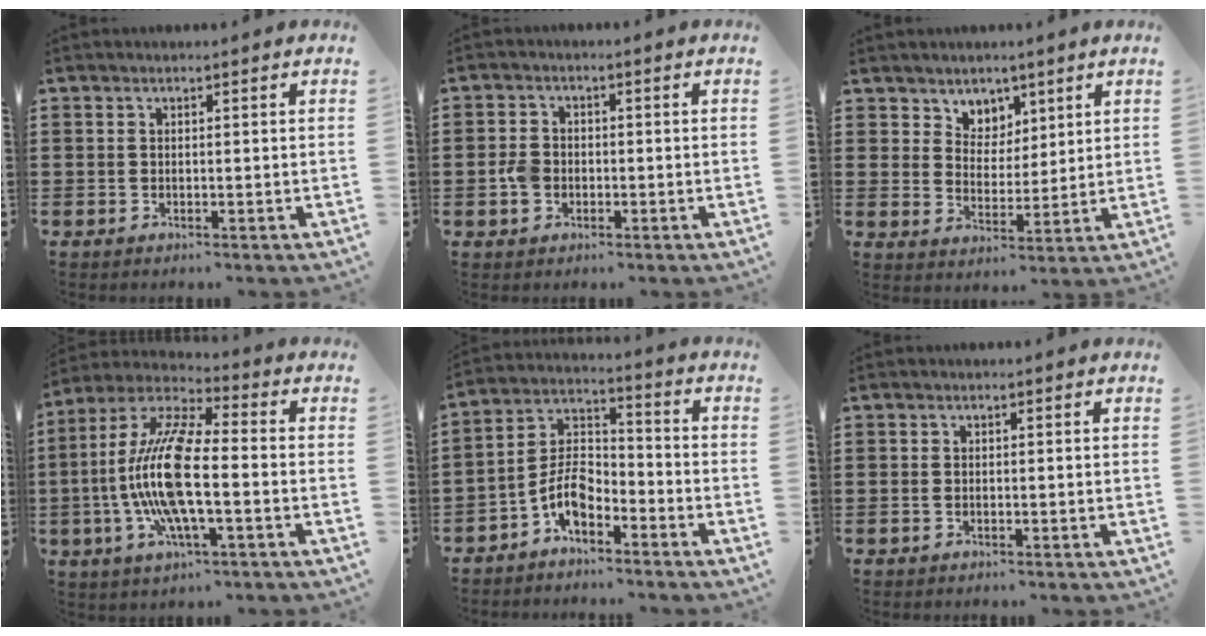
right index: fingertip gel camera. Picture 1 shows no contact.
{"total": 3.1, "force": [-0.9, 2.4, 1.8], "torque": [-0.050, 0.000, -0.021]}
{"total": 5.0, "force": [3.5, 3.5, -0.3], "torque": [-0.021, -0.001, 0.064]}
{"total": 13.5, "force": [-2.2, 3.6, 12.8], "torque": [-0.284, -0.016, -0.045]}
{"total": 7.0, "force": [-4.4, 3.4, 4.3], "torque": [-0.104, 0.004, -0.090]}
{"total": 0.5, "force": [-0.2, 0.3, 0.4], "torque": [-0.010, -0.001, -0.003]}